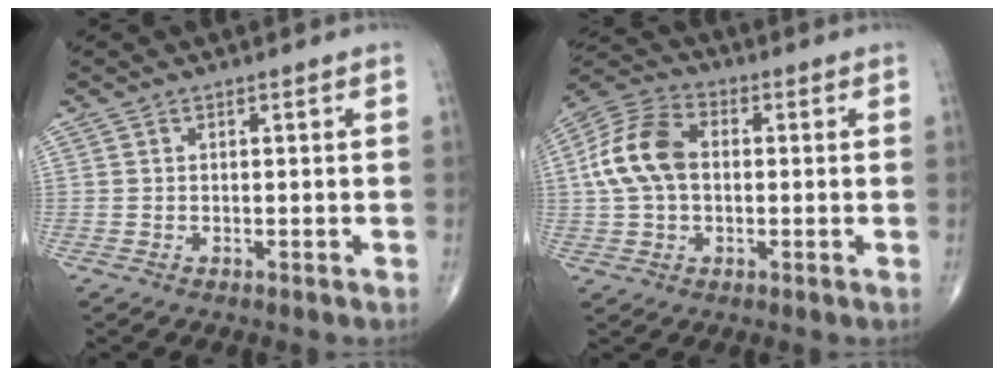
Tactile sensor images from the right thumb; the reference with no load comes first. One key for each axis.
{"total": 12.3, "fx": 0.8, "fy": 8.2, "fz": 9.1, "tx": -0.185, "ty": 0.030, "tz": 0.007}